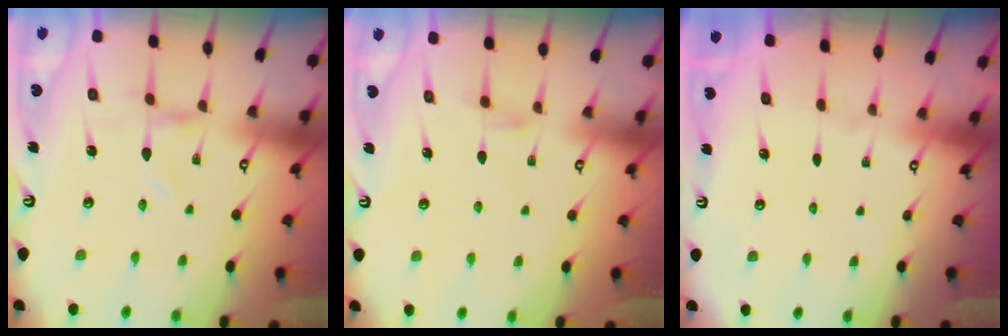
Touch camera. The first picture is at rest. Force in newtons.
{"total": 1.3, "press": 1.3, "slide": 0.3}
{"total": 0.0}